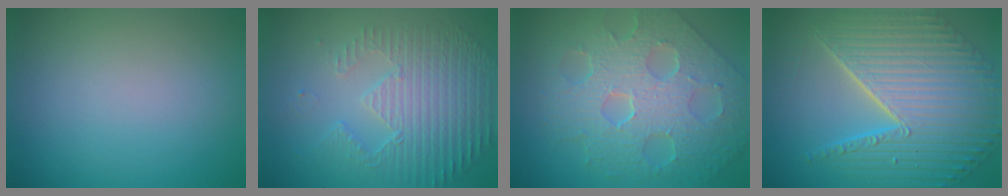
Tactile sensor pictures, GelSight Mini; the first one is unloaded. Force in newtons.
{"total": 5.2, "press": 3.6, "slide": 3.7}
{"total": 8.7, "press": 6.2, "slide": 6.2}
{"total": 10.8, "press": 7.2, "slide": 8.0}